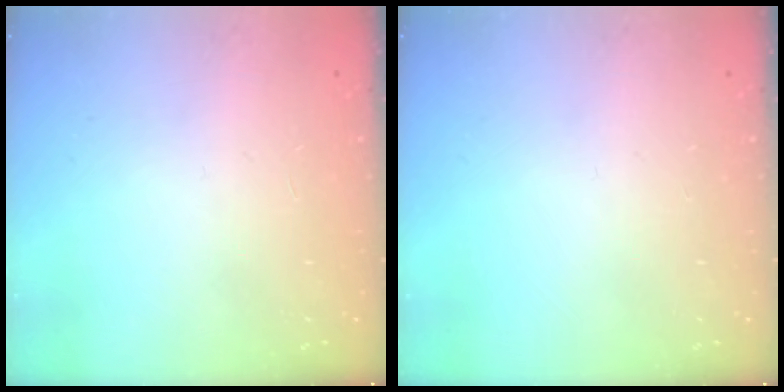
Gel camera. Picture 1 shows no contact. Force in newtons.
{"total": 0.0}